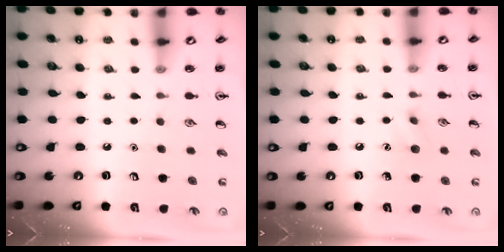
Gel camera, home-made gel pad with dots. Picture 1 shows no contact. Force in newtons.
{"total": 6.2, "press": 5.9, "slide": 1.9}